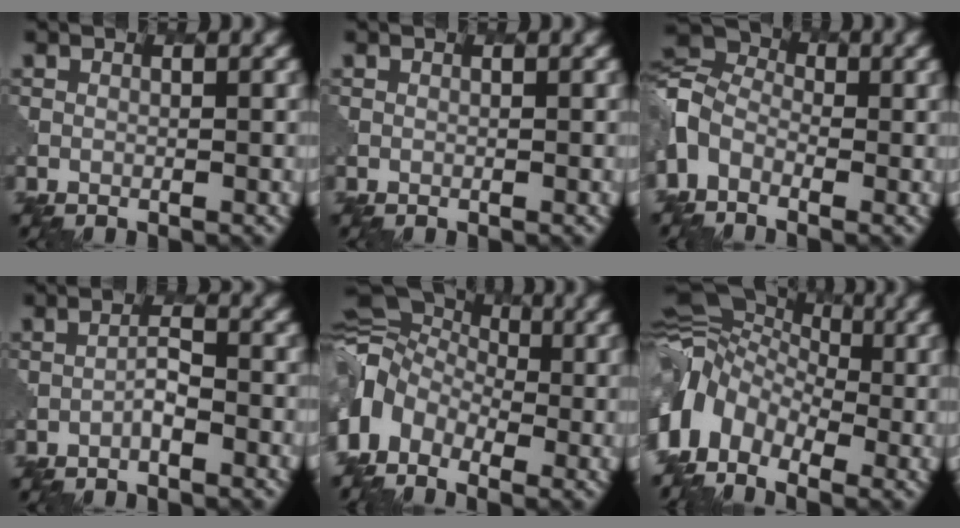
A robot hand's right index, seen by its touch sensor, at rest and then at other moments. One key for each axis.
{"total": 0.0}
{"total": 5.0, "fx": -1.6, "fy": 3.5, "fz": 3.1, "tx": -0.068, "ty": 0.005, "tz": -0.053}
{"total": 1.0, "fx": -0.5, "fy": 0.1, "fz": 0.8, "tx": -0.015, "ty": 0.006, "tz": -0.011}
{"total": 8.0, "fx": -2.1, "fy": 5.9, "fz": 4.9, "tx": -0.077, "ty": -0.002, "tz": -0.038}
{"total": 9.1, "fx": -3.0, "fy": 6.3, "fz": 5.7, "tx": -0.116, "ty": -0.003, "tz": -0.070}